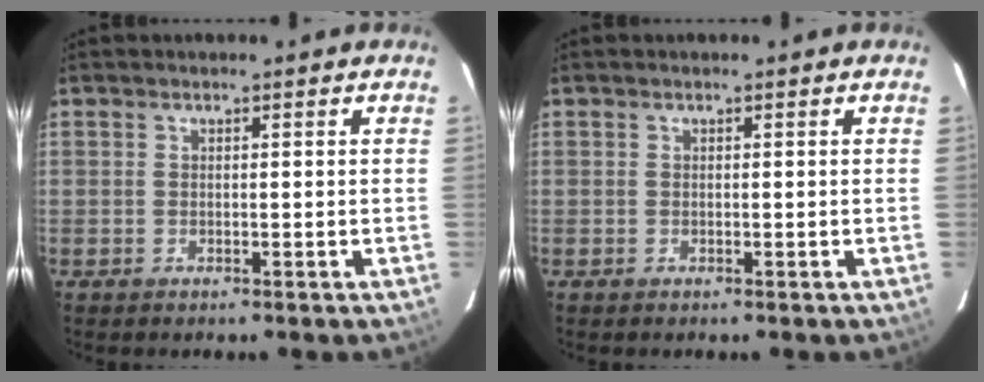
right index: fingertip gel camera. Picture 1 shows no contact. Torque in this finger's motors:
{"motor_torque": [-0.14, 0.08, 0.00, 0.01]}